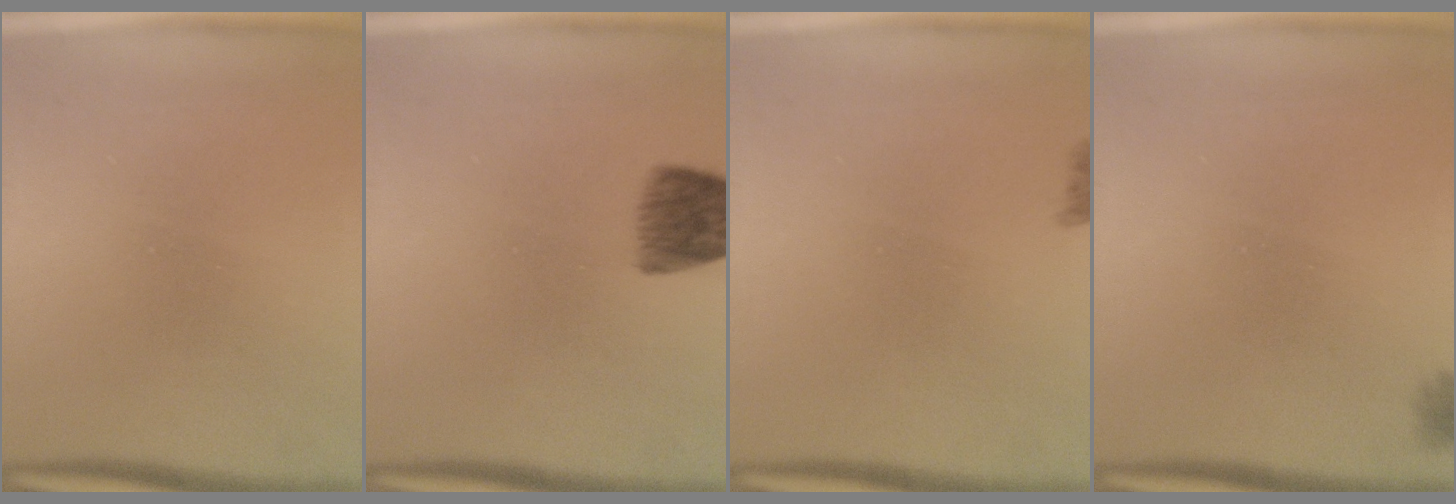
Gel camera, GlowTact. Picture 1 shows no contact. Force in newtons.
{"total": 6.5}
{"total": 2.0}
{"total": 1.6}